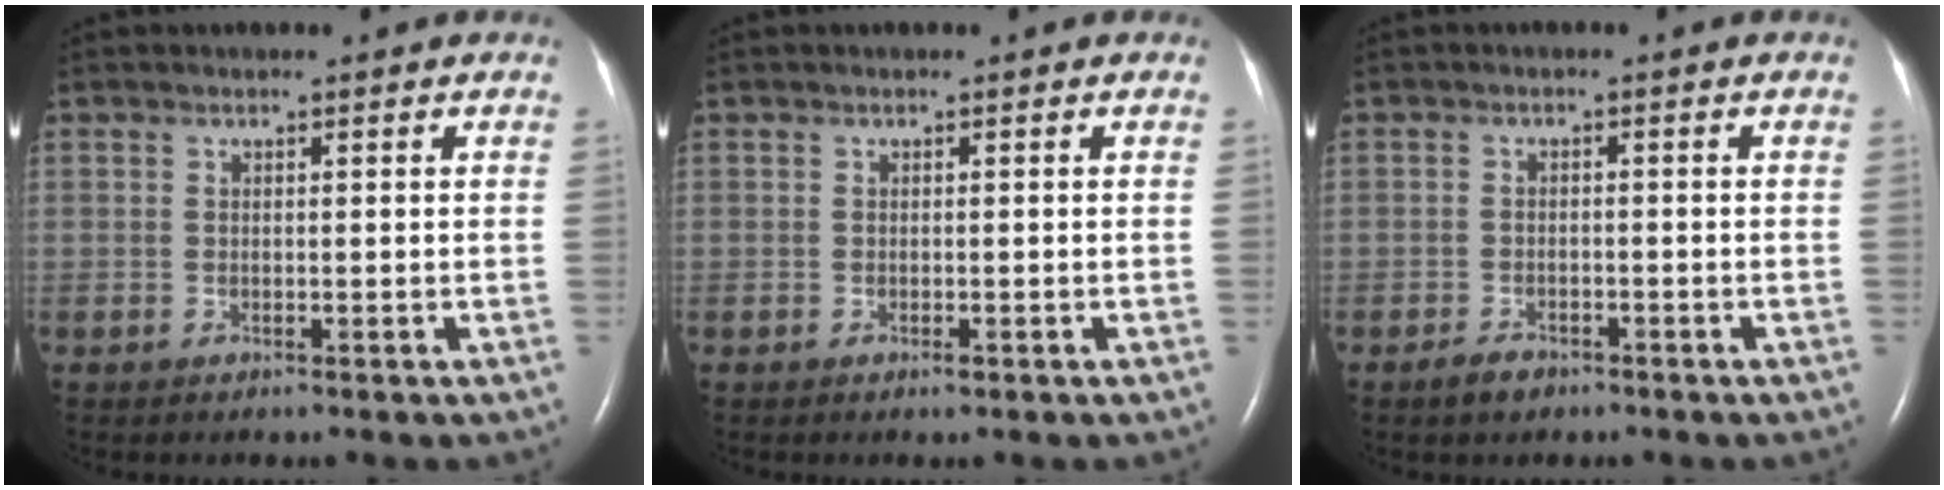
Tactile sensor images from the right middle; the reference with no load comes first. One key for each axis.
{"total": 0.5, "fx": -0.3, "fy": 0.1, "fz": 0.4, "tx": -0.008, "ty": -0.001, "tz": -0.003}
{"total": 2.4, "fx": -1.8, "fy": 1.2, "fz": 1.0, "tx": -0.027, "ty": 0.000, "tz": -0.026}